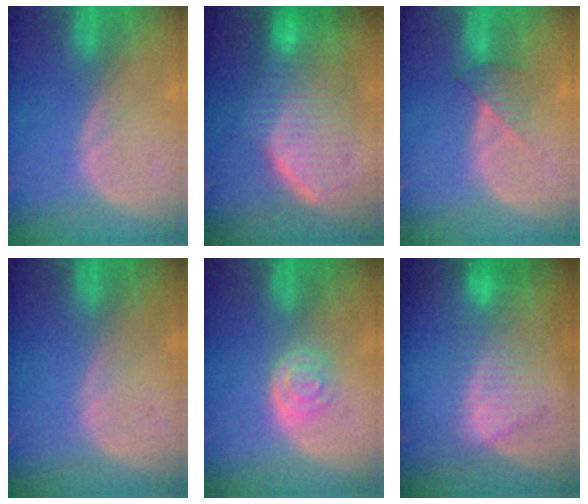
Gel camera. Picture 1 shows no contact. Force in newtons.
{"total": 9.7, "press": 9.0, "slide": 3.6}
{"total": 3.5, "press": 3.1, "slide": 1.5}
{"total": 0.0}
{"total": 3.9, "press": 3.6, "slide": 1.5}
{"total": 7.8, "press": 7.4, "slide": 2.5}